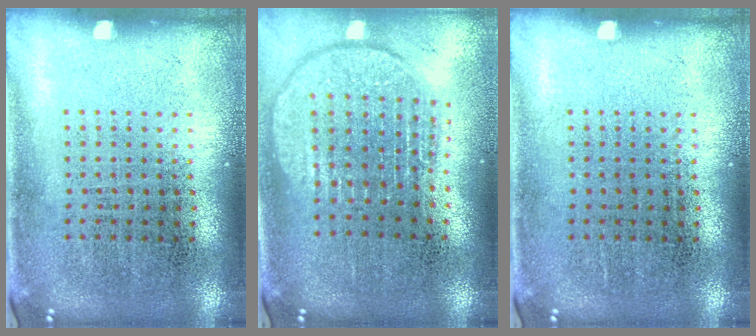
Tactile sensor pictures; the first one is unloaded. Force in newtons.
{"total": 1.8, "press": 1.6, "slide": 1.0}
{"total": 0.0}